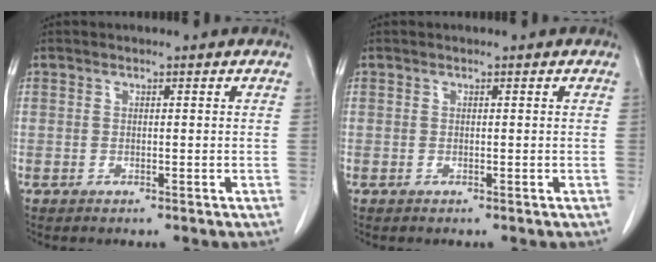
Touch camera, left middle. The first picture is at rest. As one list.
[{"total": 0.0}]